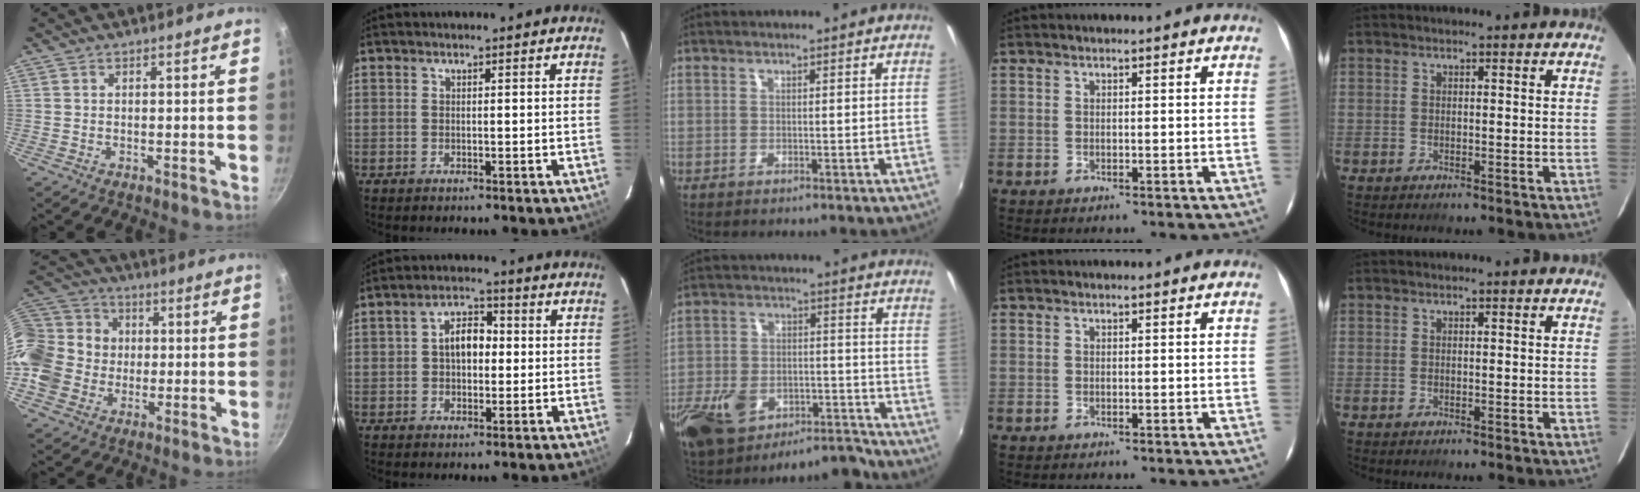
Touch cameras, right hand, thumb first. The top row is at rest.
{"thumb": {"total": 17.5, "force": [-0.8, 15.4, 8.2], "torque": [-0.153, 0.039, -0.016]}, "index": {"total": 6.5, "force": [0.3, 4.3, 4.8], "torque": [-0.080, 0.023, 0.010]}, "middle": {"total": 16.0, "force": [-11.4, 7.7, 8.3], "torque": [-0.179, -0.004, -0.182]}}